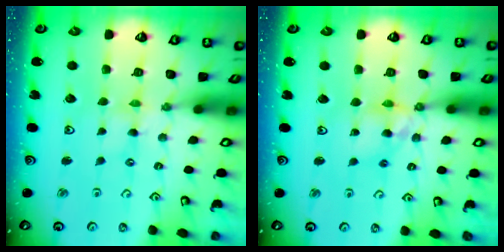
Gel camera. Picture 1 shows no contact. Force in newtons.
{"total": 9.2, "press": 9.2, "slide": 0.7}